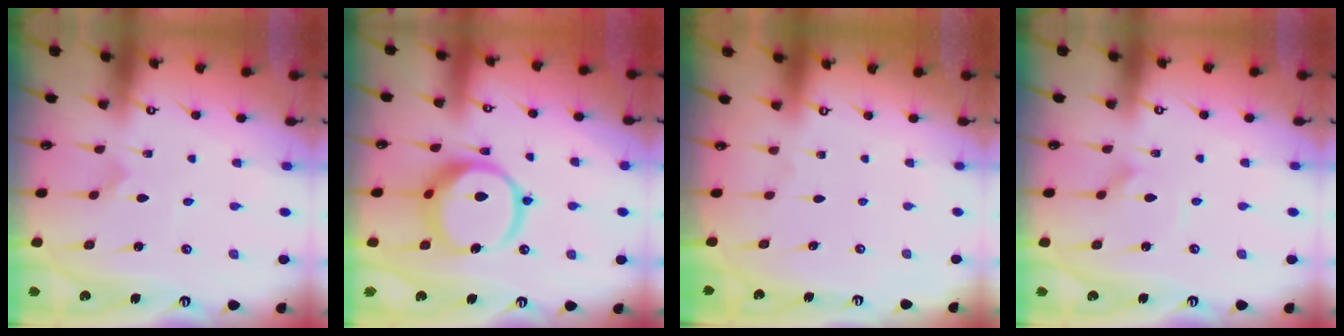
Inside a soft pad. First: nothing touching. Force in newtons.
{"total": 14.3, "press": 14.3, "slide": 1.6}
{"total": 0.0}
{"total": 1.8, "press": 1.8, "slide": 0.0}